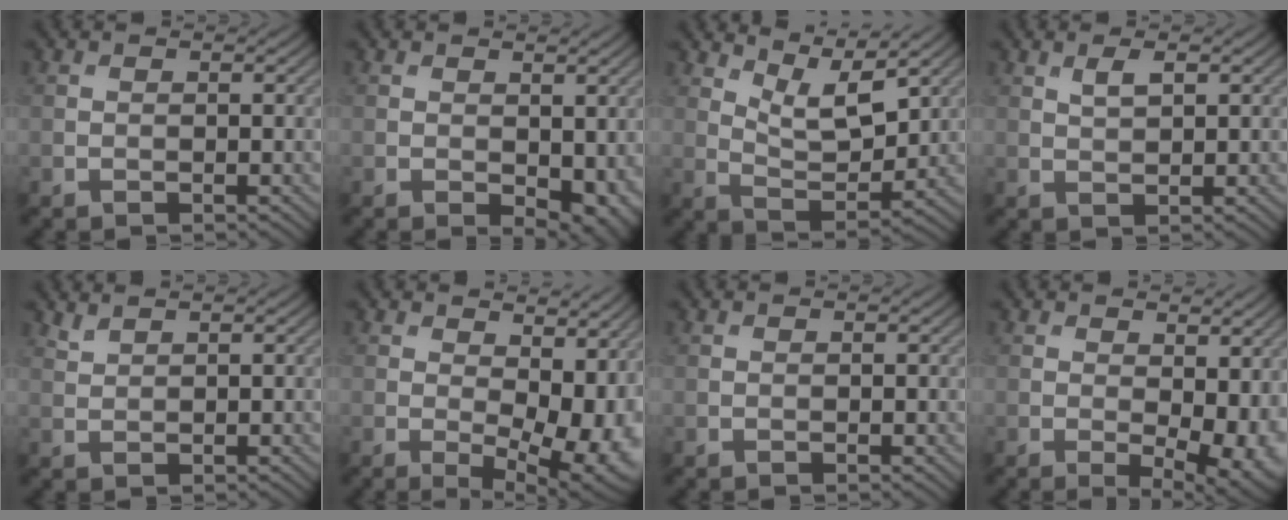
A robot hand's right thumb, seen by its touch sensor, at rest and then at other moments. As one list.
[{"total": 4.7, "force": [-0.5, 2.8, 3.7], "torque": [-0.051, -0.019, 0.002]}, {"total": 7.1, "force": [5.1, 2.2, 4.4], "torque": [-0.093, -0.010, 0.097]}, {"total": 2.0, "force": [1.1, 0.7, 1.6], "torque": [-0.034, 0.000, 0.023]}, {"total": 1.3, "force": [1.2, 0.2, 0.4], "torque": [-0.016, 0.004, 0.030]}, {"total": 12.7, "force": [0.7, 7.1, 10.6], "torque": [-0.133, -0.020, 0.046]}, {"total": 0.0}, {"total": 7.2, "force": [0.2, 3.7, 6.1], "torque": [-0.084, -0.016, 0.014]}]